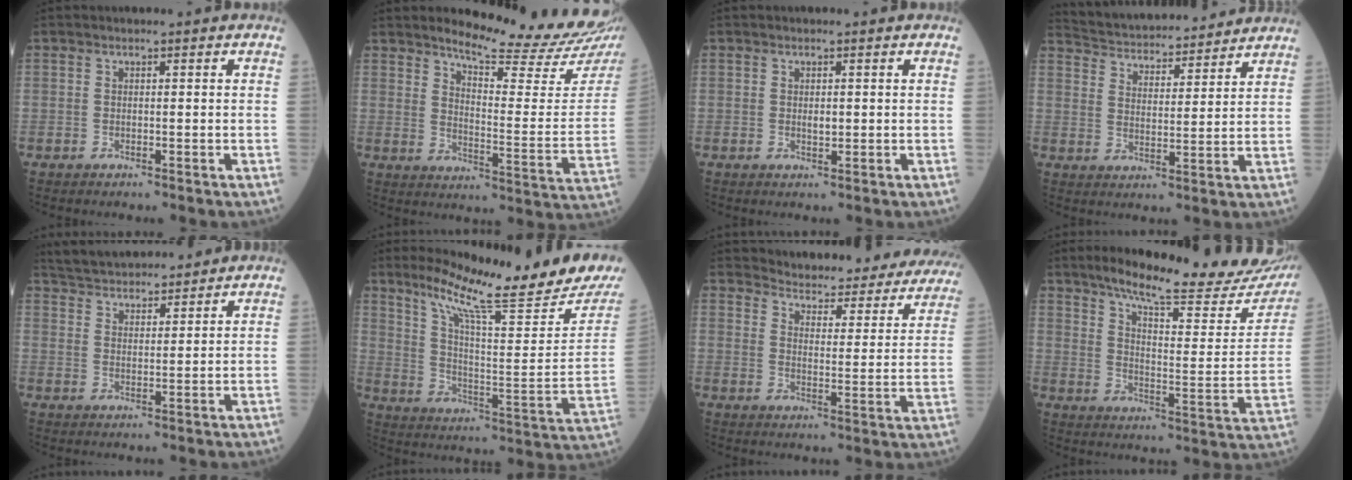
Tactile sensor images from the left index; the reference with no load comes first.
{"total": 17.8, "force": [16.2, 0.8, 7.3], "torque": [-0.109, -0.099, 0.200]}
{"total": 1.2, "force": [0.2, 0.6, 1.0], "torque": [-0.017, -0.002, 0.004]}
{"total": 16.9, "force": [16.0, 2.7, 4.6], "torque": [-0.078, 0.027, 0.238]}
{"total": 11.6, "force": [11.0, 2.0, 3.0], "torque": [-0.059, 0.032, 0.179]}
{"total": 20.6, "force": [17.8, 0.0, 10.4], "torque": [-0.170, -0.073, 0.251]}
{"total": 25.1, "force": [22.5, 3.6, 10.5], "torque": [-0.140, -0.077, 0.275]}
{"total": 24.4, "force": [20.4, 2.8, 13.1], "torque": [-0.190, -0.058, 0.264]}